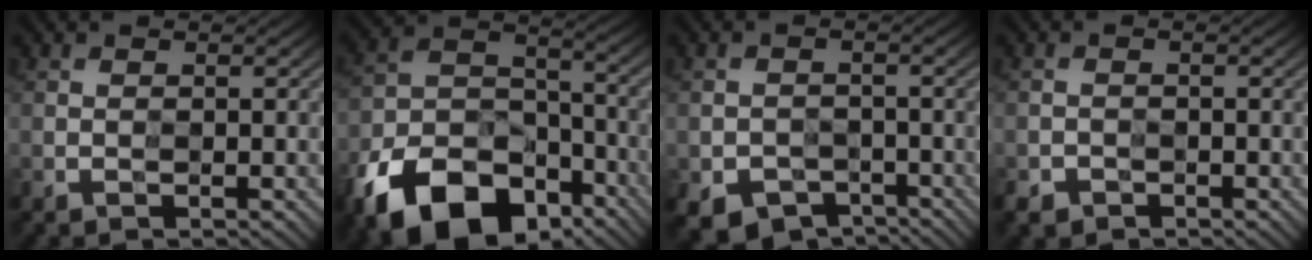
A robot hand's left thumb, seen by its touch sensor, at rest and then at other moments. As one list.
[{"total": 13.1, "force": [-9.3, 7.2, 5.7], "torque": [-0.124, -0.018, -0.182]}, {"total": 2.7, "force": [-2.0, 1.7, -0.5], "torque": [0.010, -0.007, -0.038]}, {"total": 1.6, "force": [-1.2, 1.0, -0.4], "torque": [0.007, -0.005, -0.025]}]